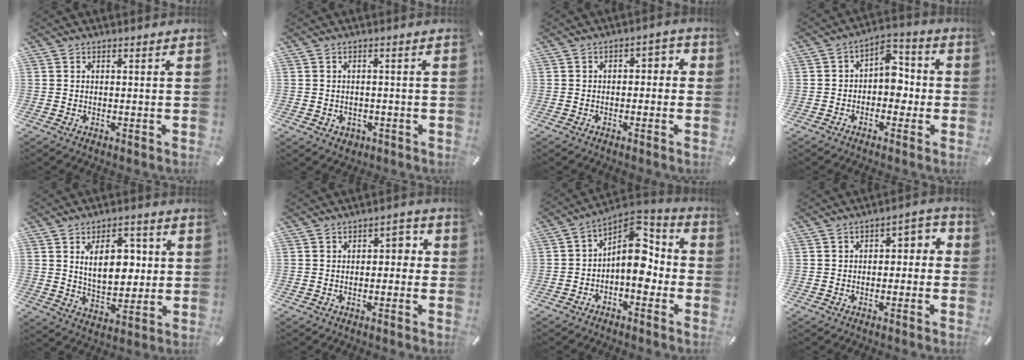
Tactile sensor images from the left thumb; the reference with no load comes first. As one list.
[{"total": 2.4, "force": [-0.6, 2.2, 0.6], "torque": [-0.005, 0.001, -0.016]}, {"total": 3.0, "force": [-1.8, 1.8, 1.6], "torque": [-0.029, 0.018, -0.037]}, {"total": 7.9, "force": [-0.8, 5.8, 5.3], "torque": [-0.067, 0.008, -0.019]}, {"total": 12.0, "force": [2.7, 7.5, 8.9], "torque": [-0.138, 0.001, 0.043]}, {"total": 3.4, "force": [-0.8, 2.3, 2.4], "torque": [-0.025, 0.007, -0.027]}, {"total": 10.6, "force": [-0.5, 7.1, 7.9], "torque": [-0.094, -0.017, -0.013]}, {"total": 3.9, "force": [-1.8, 2.6, 2.3], "torque": [-0.035, 0.015, -0.041]}]